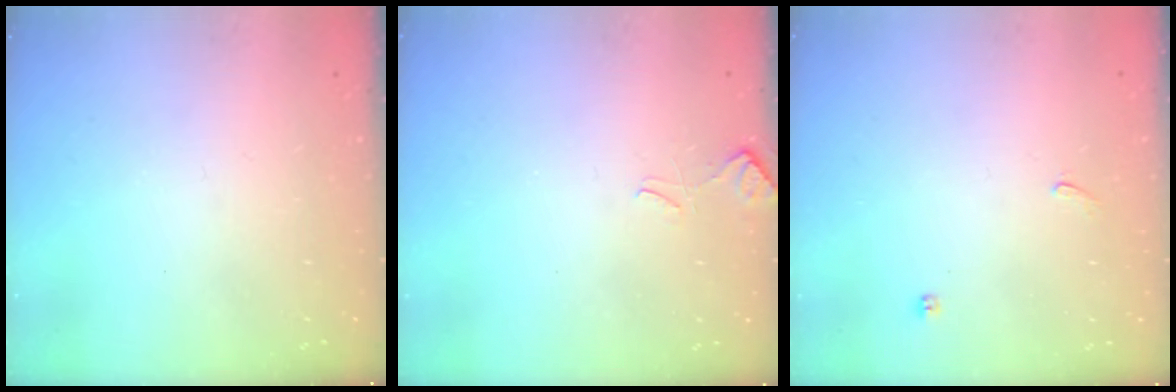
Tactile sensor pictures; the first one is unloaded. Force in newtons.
{"total": 2.6, "press": 2.5, "slide": 0.8}
{"total": 1.9, "press": 1.6, "slide": 1.0}